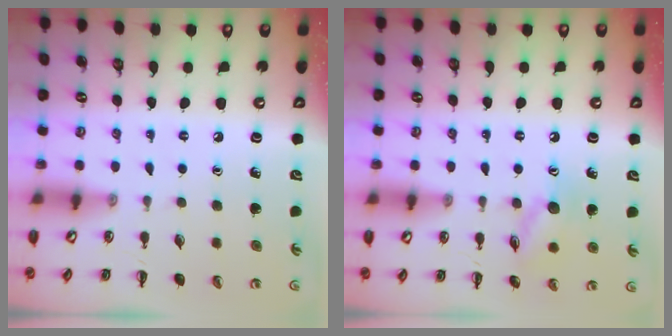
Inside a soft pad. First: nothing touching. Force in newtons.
{"total": 10.0, "press": 9.9, "slide": 1.0}